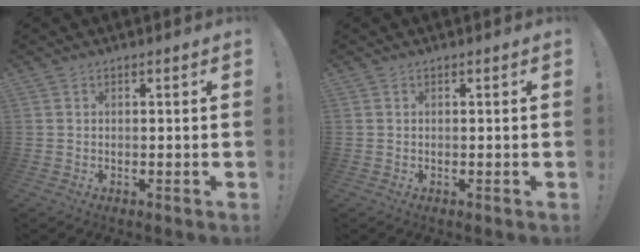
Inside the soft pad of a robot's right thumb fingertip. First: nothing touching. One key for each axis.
{"total": 0.0}